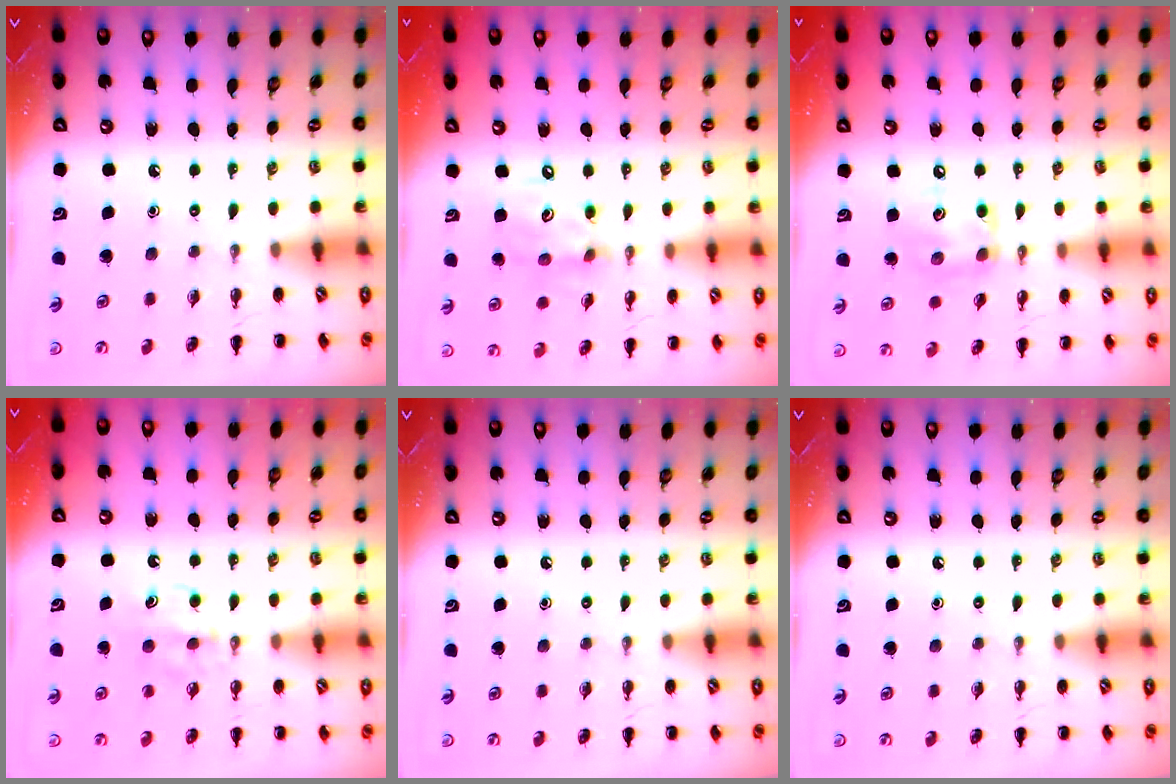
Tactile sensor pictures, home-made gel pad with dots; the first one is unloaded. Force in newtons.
{"total": 8.1, "press": 8.1, "slide": 1.0}
{"total": 9.4, "press": 9.4, "slide": 0.4}
{"total": 6.3, "press": 6.1, "slide": 1.6}
{"total": 0.0}
{"total": 0.0}